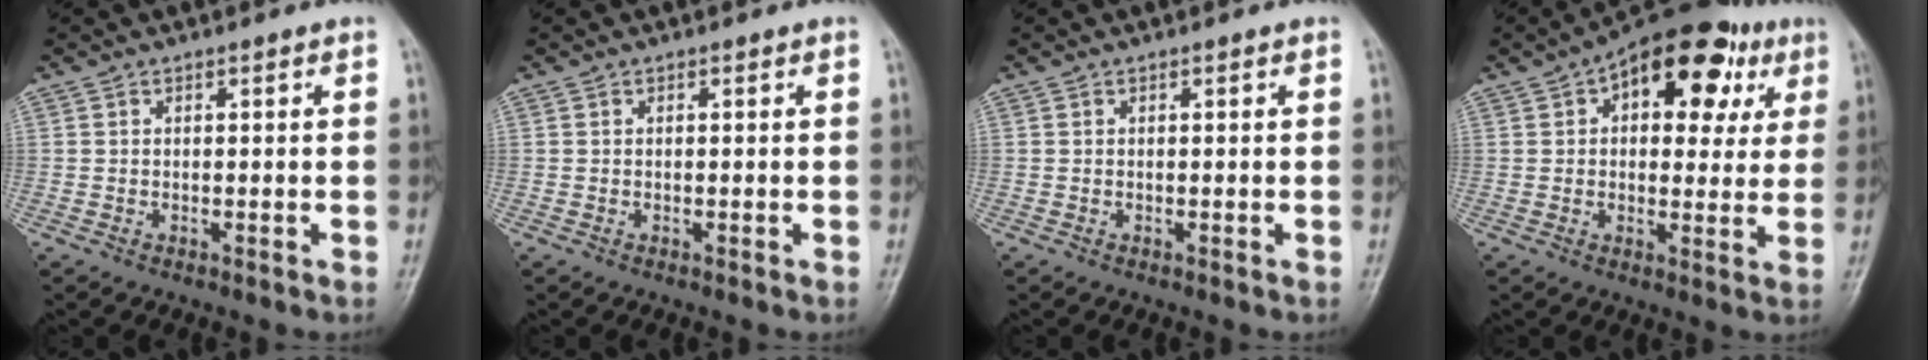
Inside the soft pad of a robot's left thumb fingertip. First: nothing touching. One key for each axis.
{"total": 0.0}
{"total": 0.0}
{"total": 17.5, "fx": 6.8, "fy": 9.8, "fz": 12.8, "tx": -0.123, "ty": 0.005, "tz": 0.087}